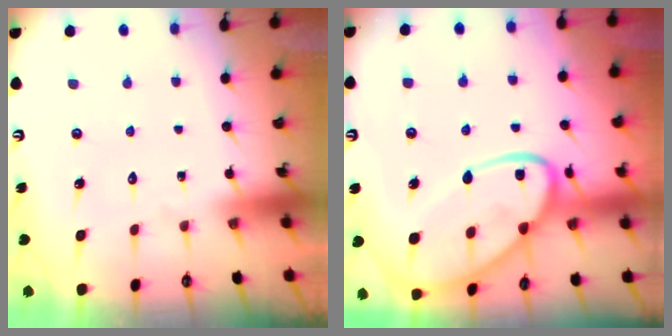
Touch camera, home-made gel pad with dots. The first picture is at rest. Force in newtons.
{"total": 19.6, "press": 19.6, "slide": 1.7}